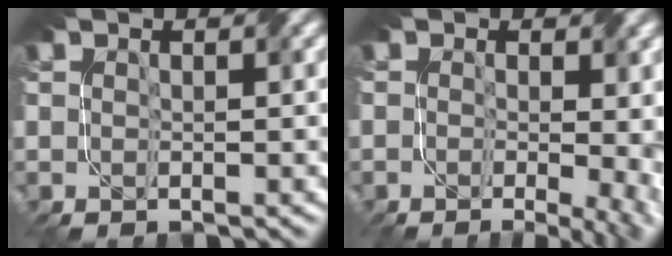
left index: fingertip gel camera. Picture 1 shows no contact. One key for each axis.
{"total": 9.6, "fx": -1.1, "fy": 4.9, "fz": 8.1, "tx": -0.083, "ty": -0.004, "tz": 0.006}